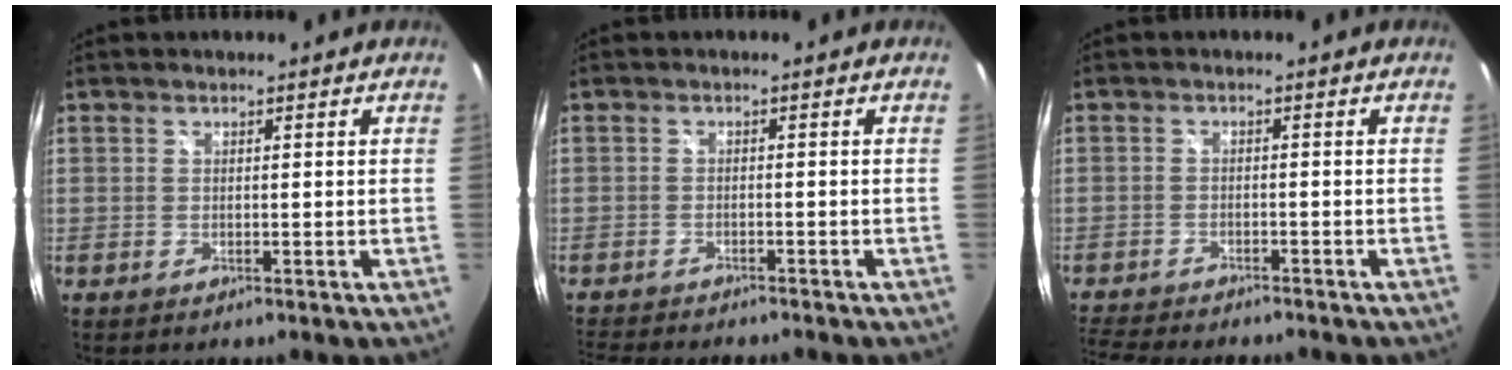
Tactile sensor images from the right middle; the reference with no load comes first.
{"total": 7.2, "force": [-6.7, 1.0, 2.6], "torque": [-0.070, -0.018, -0.109]}
{"total": 9.0, "force": [-8.2, 1.5, 3.5], "torque": [-0.094, -0.019, -0.138]}